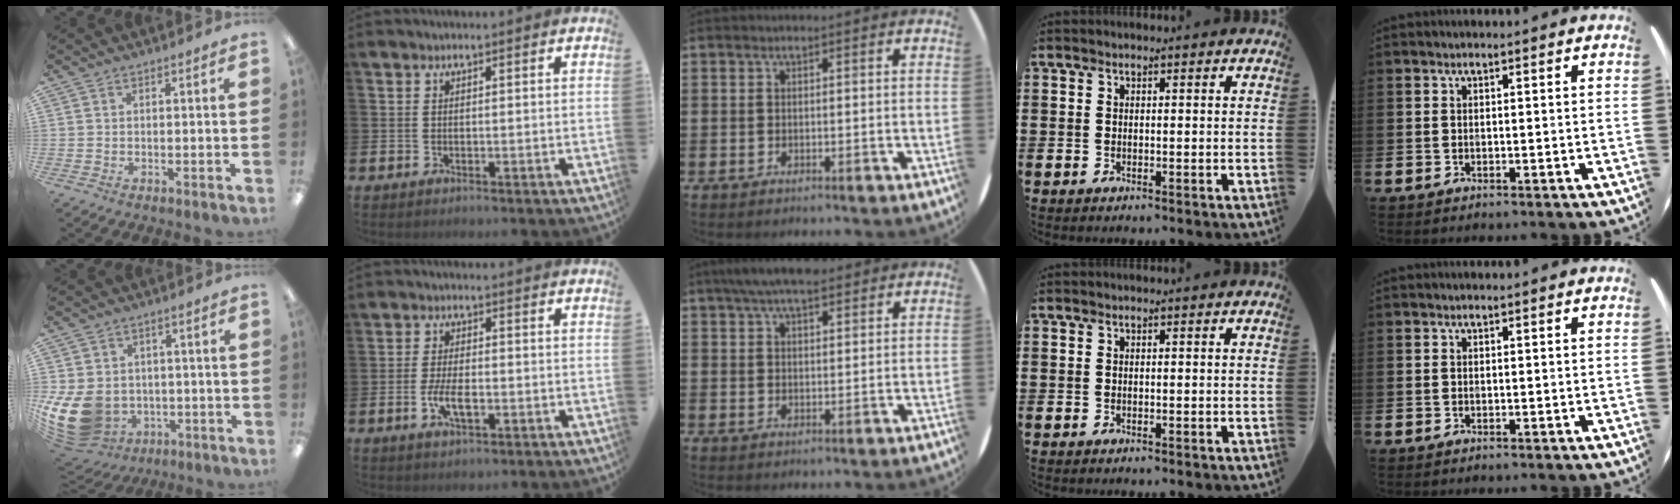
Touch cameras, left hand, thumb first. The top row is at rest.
{"thumb": {"total": 13.0, "force": [-2.7, 10.7, 6.9], "torque": [-0.173, 0.008, -0.041]}, "index": {"total": 4.3, "force": [-1.2, 1.7, 3.8], "torque": [-0.070, 0.002, -0.022]}, "middle": {"total": 5.1, "force": [4.2, 1.3, 2.6], "torque": [-0.052, -0.005, 0.074]}}